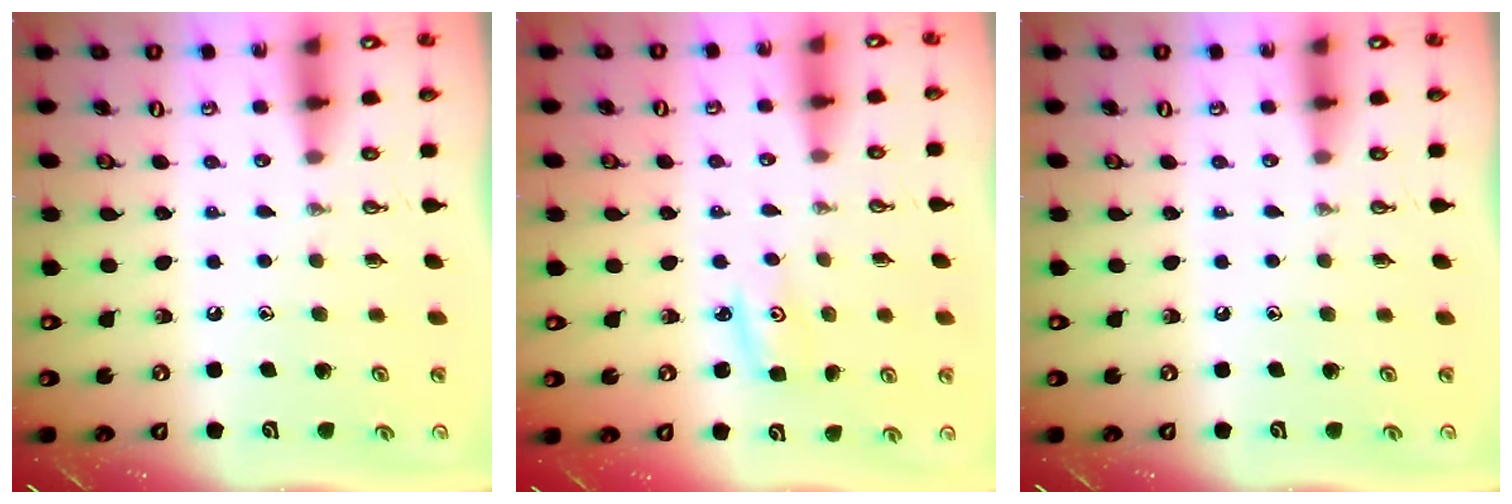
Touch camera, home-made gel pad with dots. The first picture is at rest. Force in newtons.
{"total": 2.9, "press": 2.9, "slide": 0.2}
{"total": 0.0}